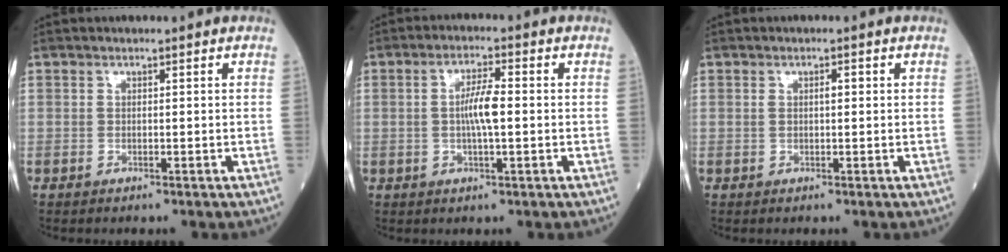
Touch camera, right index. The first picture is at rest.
{"total": 4.9, "force": [-0.1, 0.7, 4.9], "torque": [-0.094, 0.004, -0.004]}
{"total": 1.4, "force": [0.2, 0.4, 1.3], "torque": [-0.026, 0.007, 0.005]}